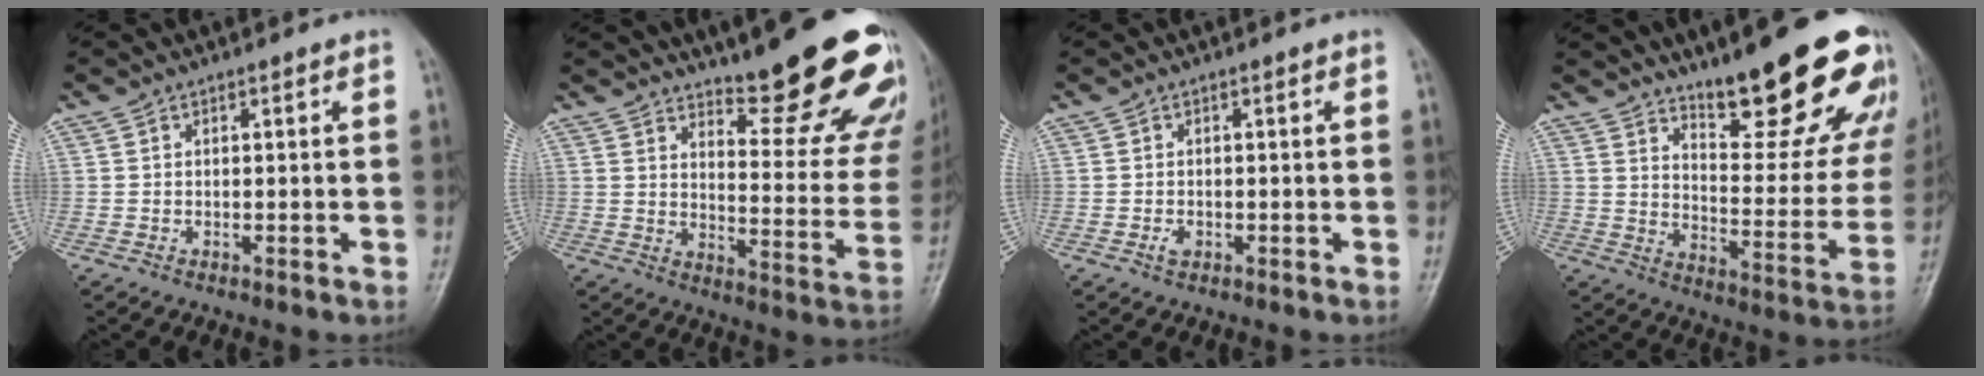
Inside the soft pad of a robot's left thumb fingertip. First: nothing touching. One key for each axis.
{"total": 24.2, "fx": 17.9, "fy": 6.2, "fz": 15.1, "tx": -0.156, "ty": -0.122, "tz": 0.228}
{"total": 1.2, "fx": -0.4, "fy": 0.8, "fz": 0.8, "tx": -0.012, "ty": 0.000, "tz": -0.007}
{"total": 22.1, "fx": 15.7, "fy": 6.1, "fz": 14.3, "tx": -0.147, "ty": -0.104, "tz": 0.222}